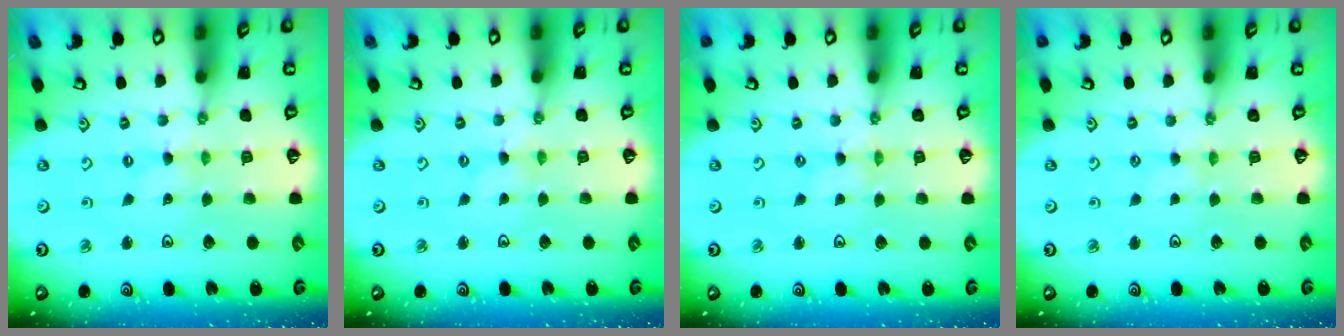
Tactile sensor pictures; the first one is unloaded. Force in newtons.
{"total": 0.5, "press": 0.5, "slide": 0.1}
{"total": 0.0}
{"total": 1.7, "press": 1.7, "slide": 0.4}